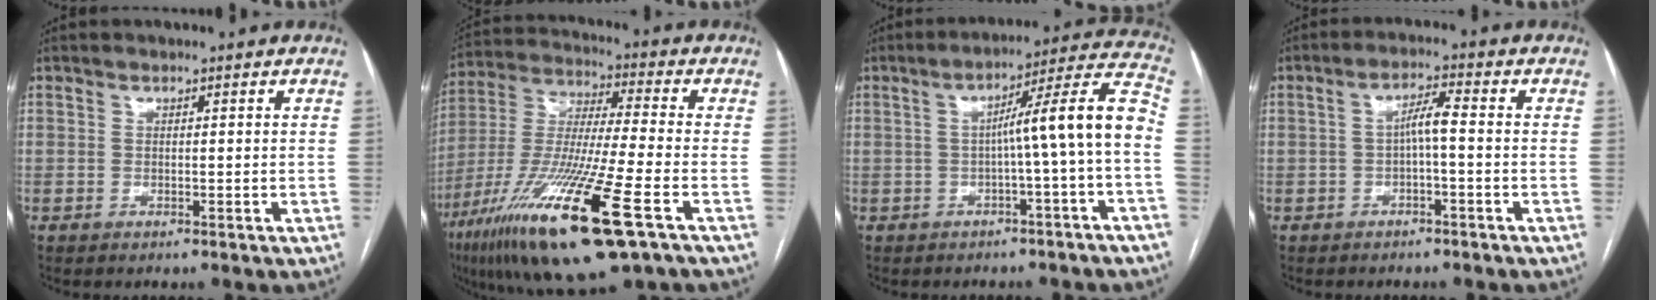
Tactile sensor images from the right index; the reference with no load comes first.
{"total": 21.7, "force": [-10.8, 1.6, 18.7], "torque": [-0.380, -0.053, -0.196]}
{"total": 10.9, "force": [-1.7, -1.1, 10.7], "torque": [-0.142, 0.032, -0.025]}
{"total": 3.4, "force": [-0.5, 0.3, 3.4], "torque": [-0.059, 0.014, -0.007]}